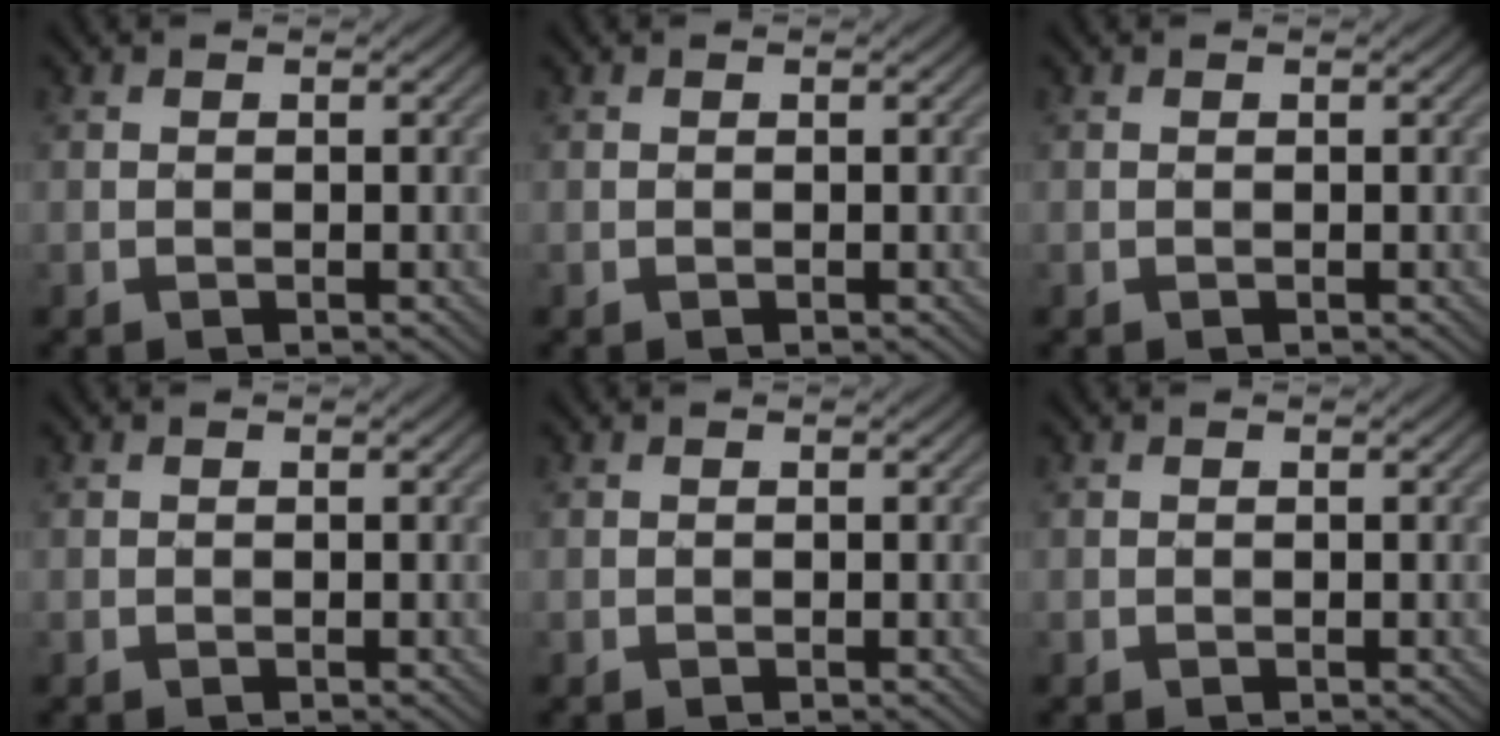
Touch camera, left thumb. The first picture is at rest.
{"total": 0.0}
{"total": 0.0}
{"total": 0.0}
{"total": 0.0}
{"total": 0.0}